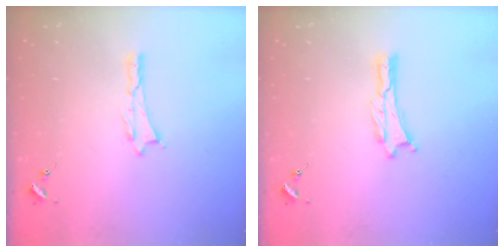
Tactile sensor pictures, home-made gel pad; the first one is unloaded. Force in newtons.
{"total": 0.0}